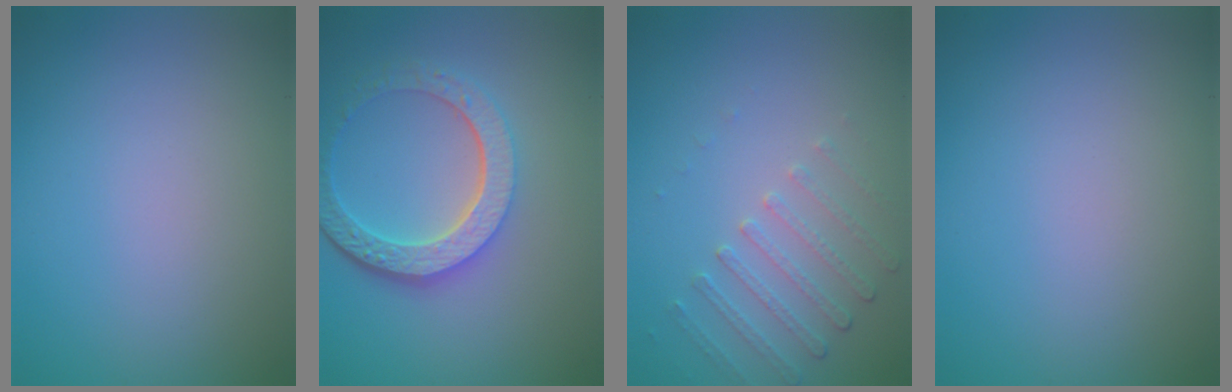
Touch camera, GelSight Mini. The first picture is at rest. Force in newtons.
{"total": 6.0, "press": 4.4, "slide": 4.0}
{"total": 1.9, "press": 1.5, "slide": 1.2}
{"total": 0.0}